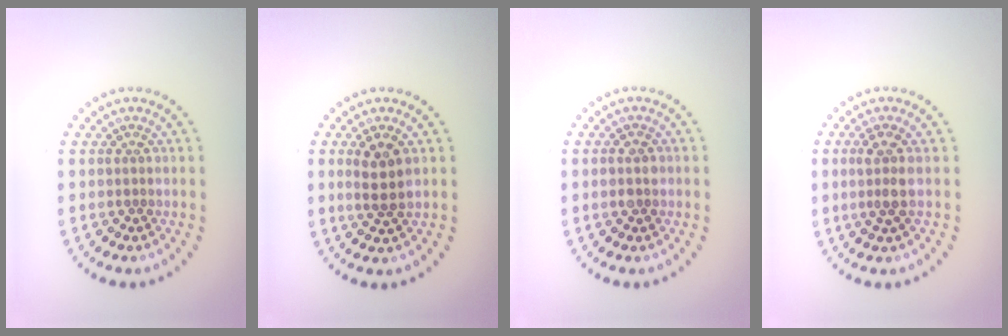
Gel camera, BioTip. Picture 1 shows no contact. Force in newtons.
{"total": 2.7, "press": 2.5, "slide": 1.1}
{"total": 1.4, "press": 1.4, "slide": 0.2}
{"total": 2.2, "press": 1.8, "slide": 1.2}